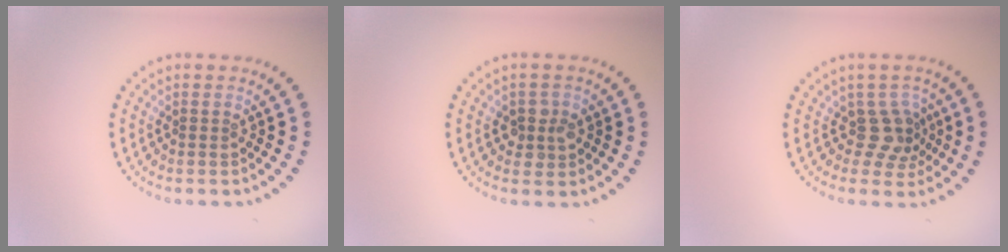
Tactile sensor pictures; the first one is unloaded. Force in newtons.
{"total": 2.2, "press": 2.1, "slide": 0.7}
{"total": 2.7, "press": 2.1, "slide": 1.7}